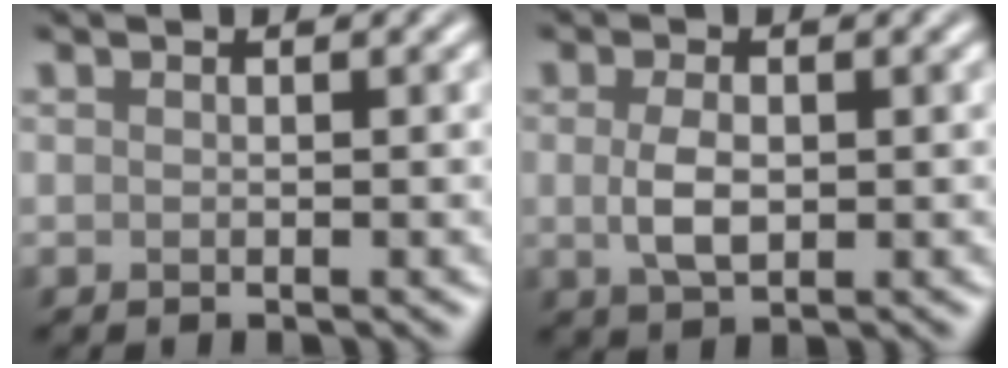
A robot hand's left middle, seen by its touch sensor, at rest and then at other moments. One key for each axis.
{"total": 2.7, "fx": 0.0, "fy": 1.5, "fz": 2.3, "tx": -0.054, "ty": -0.002, "tz": 0.002}